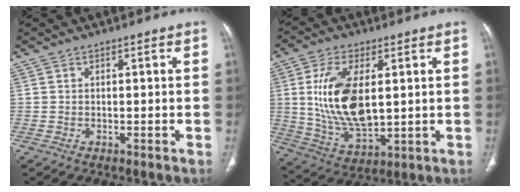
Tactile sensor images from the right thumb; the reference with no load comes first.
{"total": 15.6, "force": [2.3, 7.9, 13.2], "torque": [-0.256, -0.018, 0.055]}